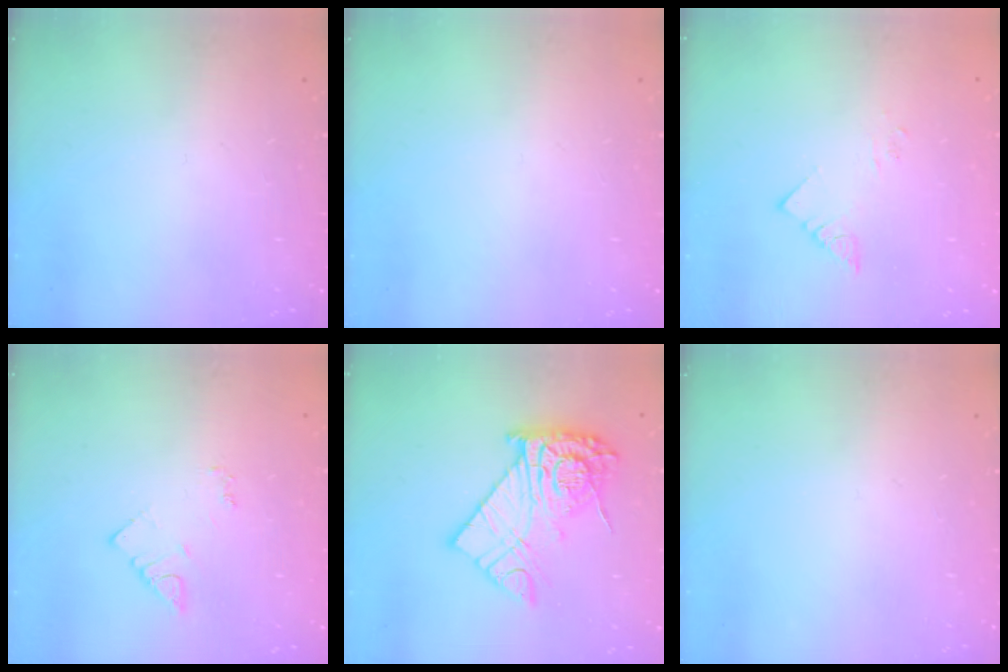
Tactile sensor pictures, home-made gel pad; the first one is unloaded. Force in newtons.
{"total": 0.0}
{"total": 3.4, "press": 3.4, "slide": 0.1}
{"total": 2.9, "press": 2.9, "slide": 0.3}
{"total": 15.9, "press": 15.8, "slide": 1.4}
{"total": 0.0}